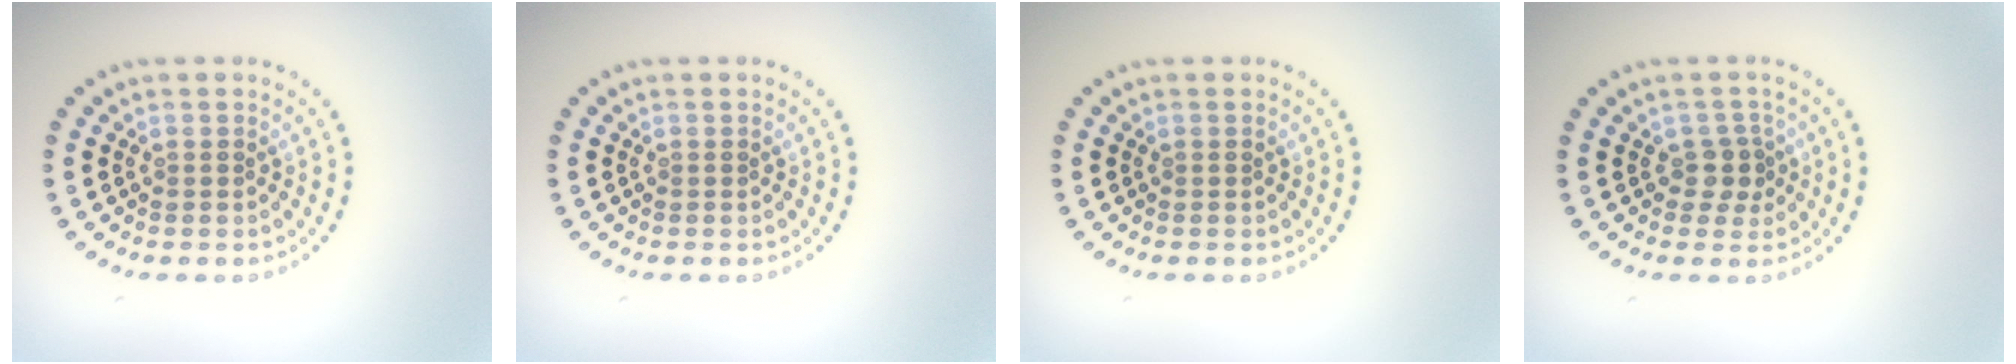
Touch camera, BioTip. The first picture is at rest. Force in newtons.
{"total": 0.0}
{"total": 0.0}
{"total": 1.8, "press": 1.5, "slide": 1.0}